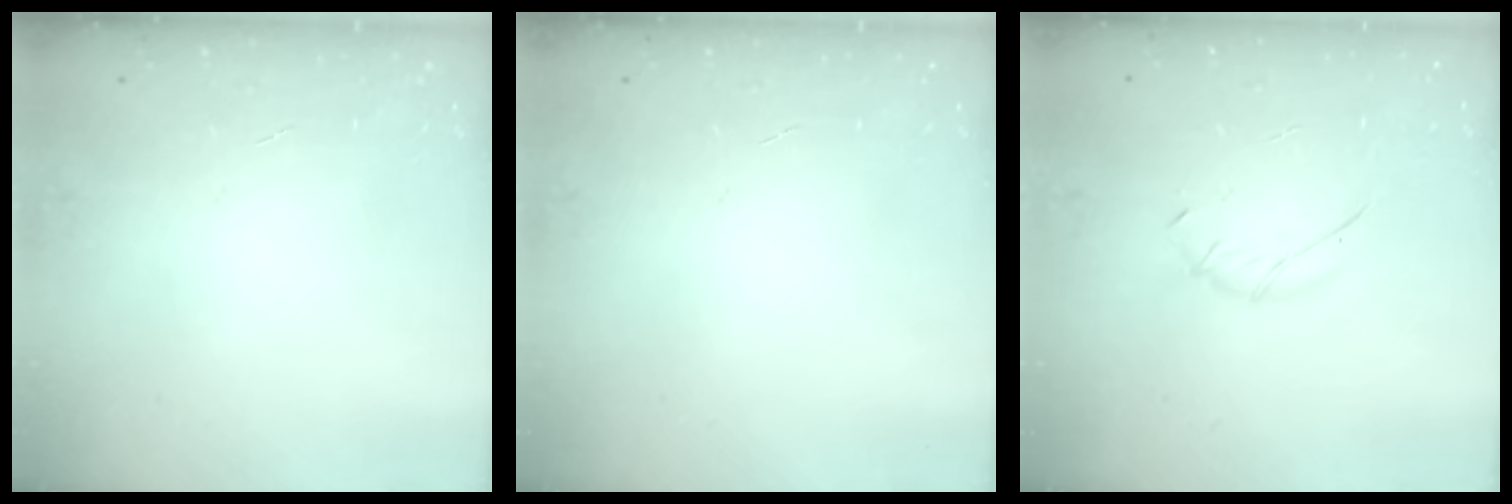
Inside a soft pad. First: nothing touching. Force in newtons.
{"total": 0.0}
{"total": 3.9, "press": 3.8, "slide": 0.7}